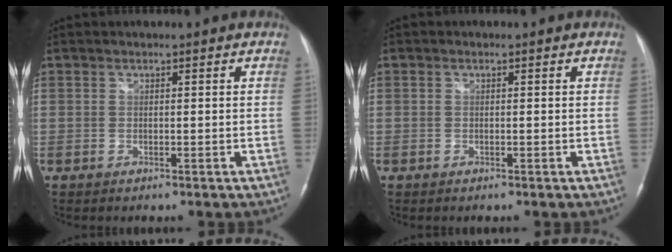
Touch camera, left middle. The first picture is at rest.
{"total": 0.0}